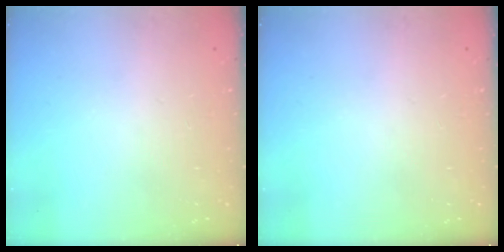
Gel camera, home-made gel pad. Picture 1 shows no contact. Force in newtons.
{"total": 0.0}